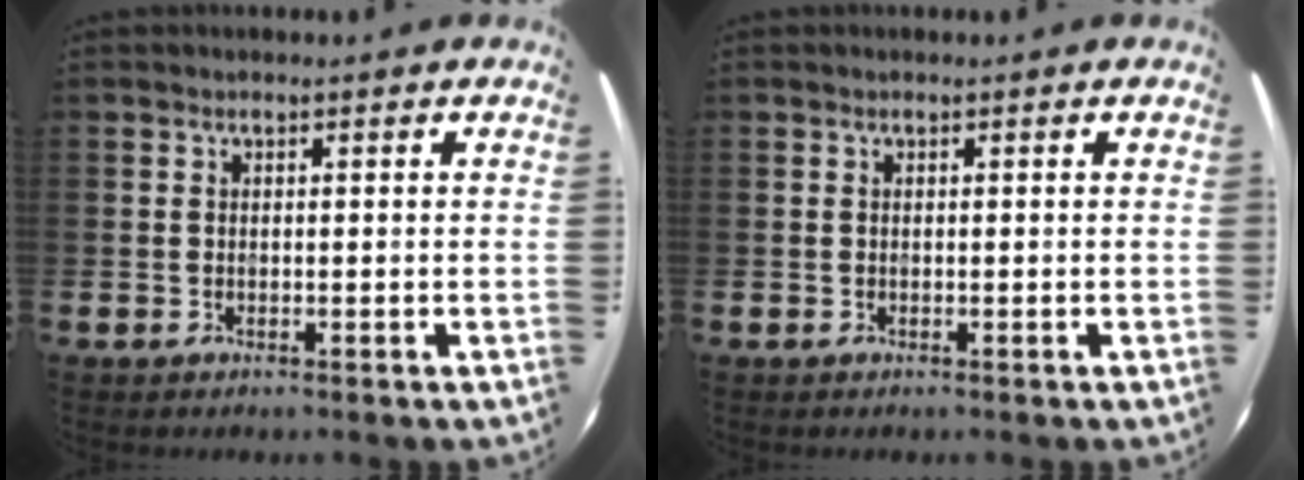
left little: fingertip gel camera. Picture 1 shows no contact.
{"total": 0.0}